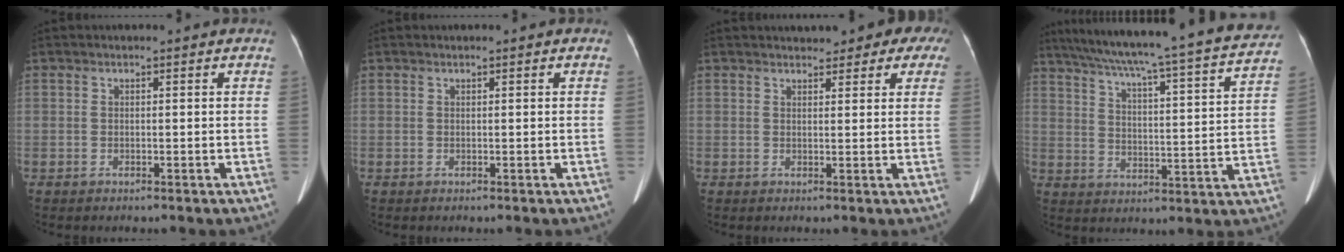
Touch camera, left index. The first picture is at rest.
{"total": 0.0}
{"total": 10.3, "force": [7.8, 5.1, 4.4], "torque": [-0.026, 0.024, 0.077]}
{"total": 27.4, "force": [24.3, 1.1, 12.5], "torque": [-0.203, -0.034, 0.314]}